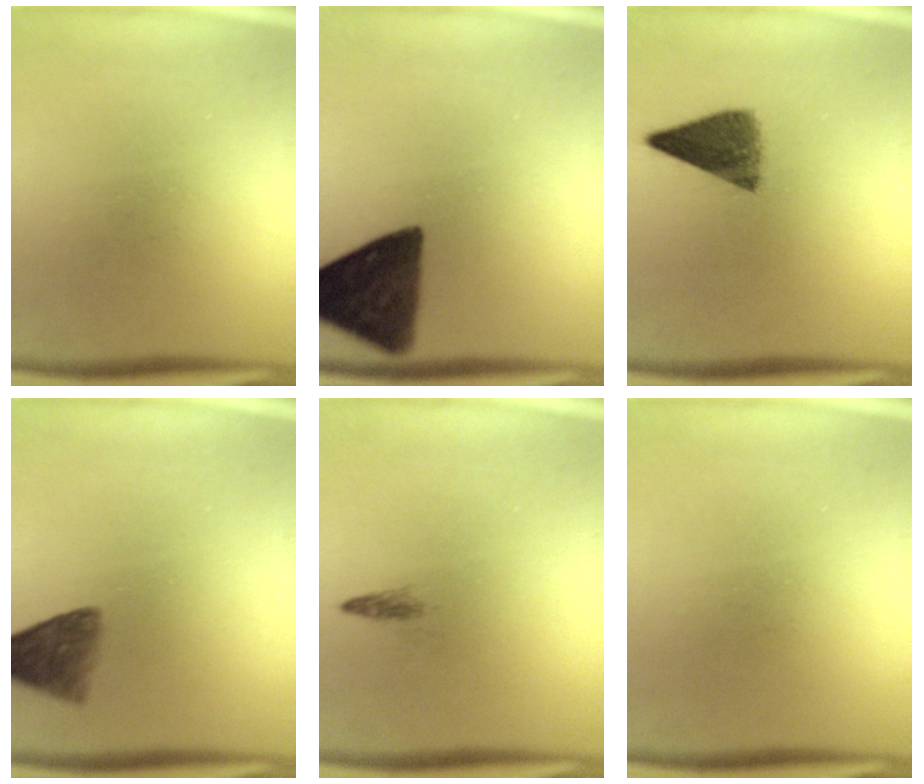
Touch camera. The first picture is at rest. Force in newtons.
{"total": 13.6}
{"total": 6.9}
{"total": 5.4}
{"total": 1.0}
{"total": 0.0}